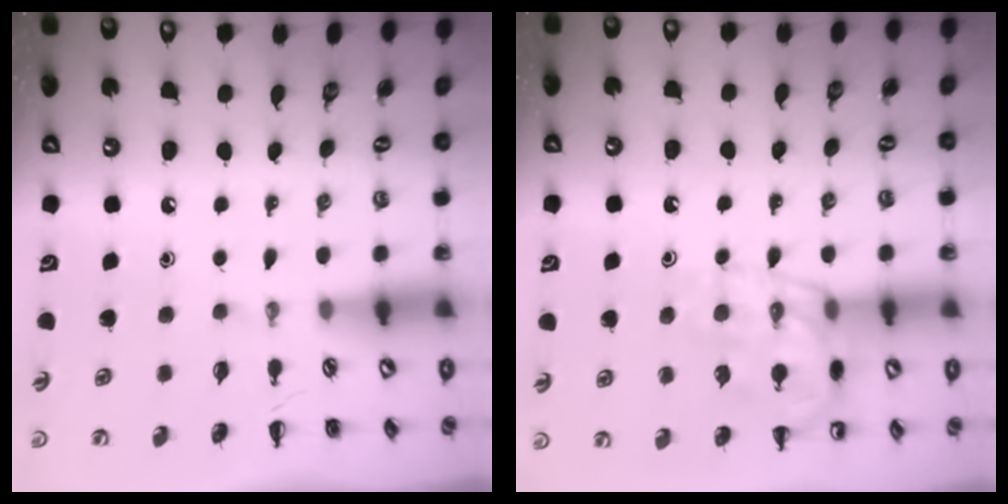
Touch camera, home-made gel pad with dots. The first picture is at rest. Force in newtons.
{"total": 14.0, "press": 13.9, "slide": 1.6}